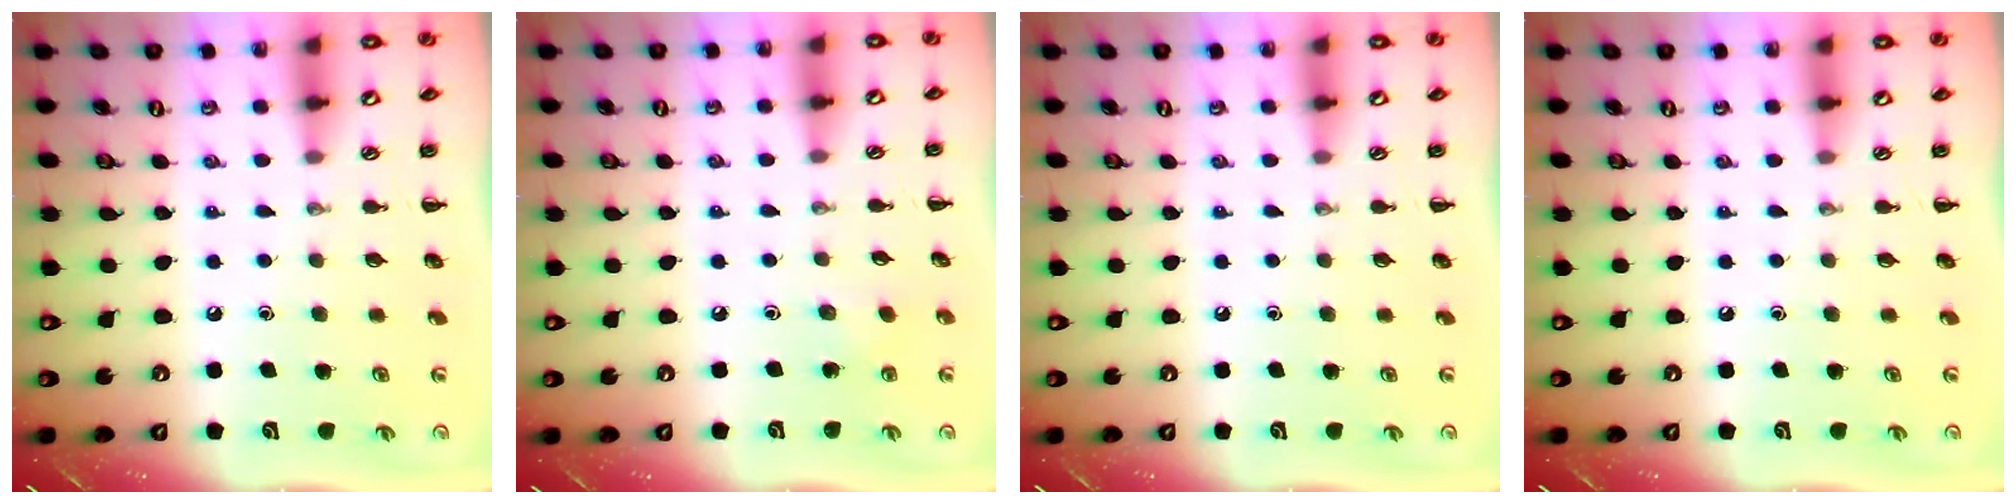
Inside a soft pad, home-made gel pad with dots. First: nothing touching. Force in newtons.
{"total": 2.5, "press": 2.4, "slide": 0.8}
{"total": 0.0}
{"total": 0.0}